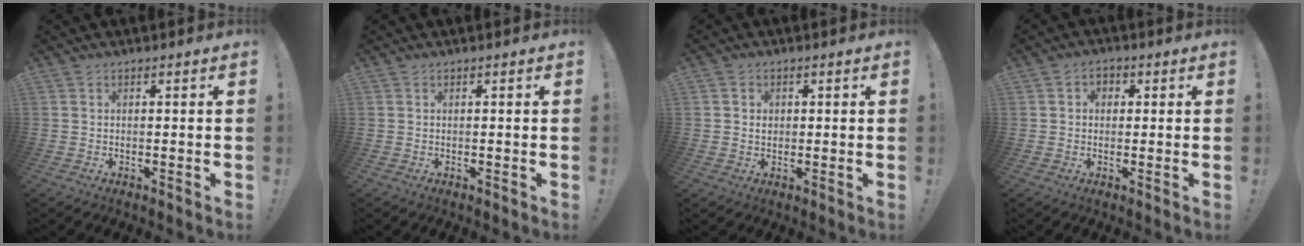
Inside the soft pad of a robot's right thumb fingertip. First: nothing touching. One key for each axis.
{"total": 0.0}
{"total": 2.1, "fx": 0.4, "fy": 2.0, "fz": 0.6, "tx": 0.004, "ty": -0.002, "tz": 0.003}
{"total": 2.9, "fx": 0.1, "fy": 2.5, "fz": 1.4, "tx": -0.016, "ty": 0.005, "tz": 0.000}